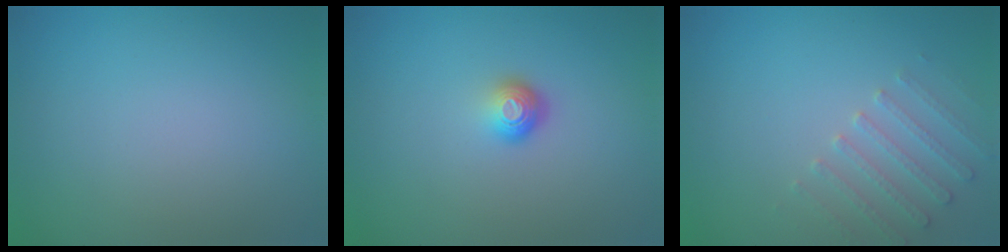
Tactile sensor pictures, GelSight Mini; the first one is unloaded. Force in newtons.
{"total": 1.8, "press": 1.2, "slide": 1.3}
{"total": 2.3, "press": 2.2, "slide": 0.6}